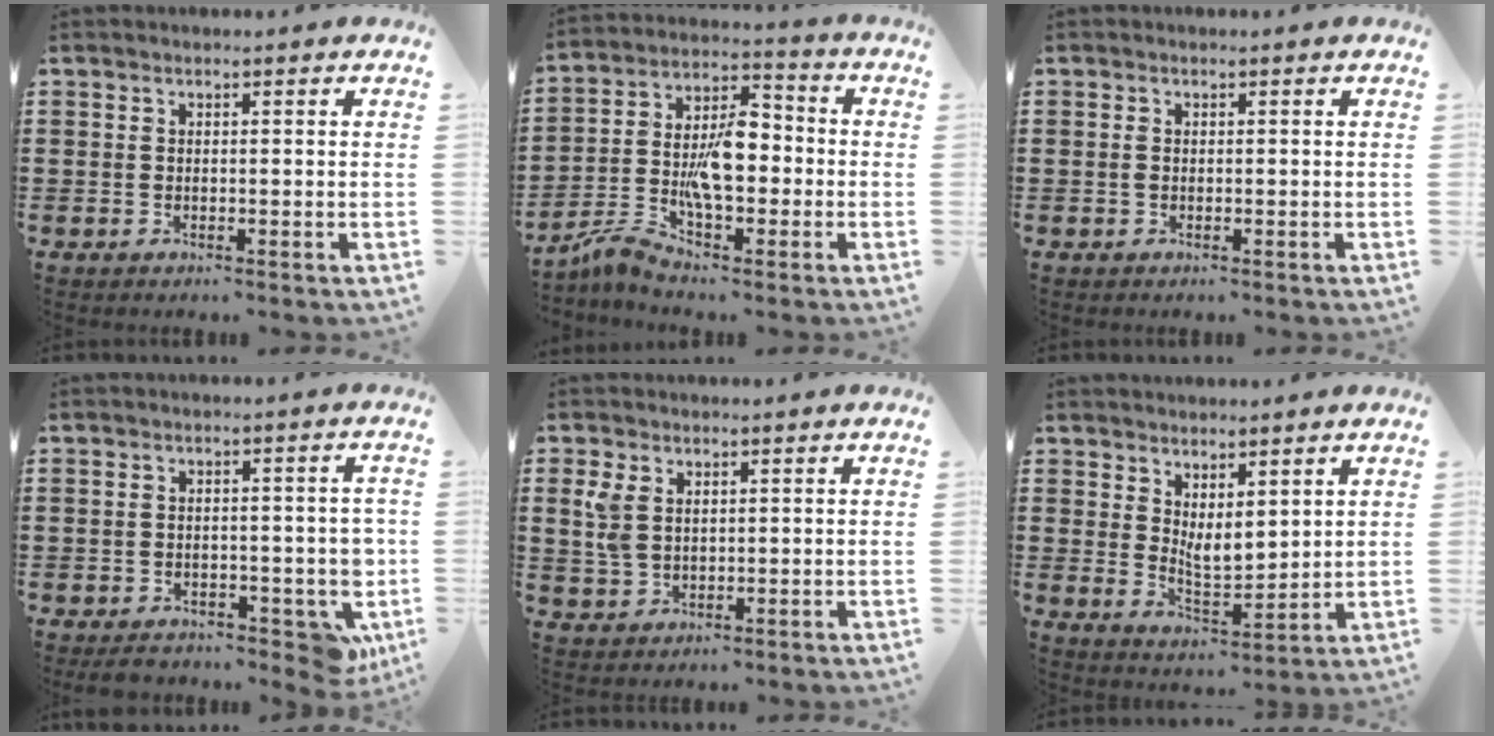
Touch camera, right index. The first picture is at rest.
{"total": 9.5, "force": [-3.5, 4.1, 7.8], "torque": [-0.174, 0.004, -0.068]}
{"total": 0.8, "force": [-0.1, 0.4, 0.7], "torque": [-0.024, -0.002, -0.005]}
{"total": 6.2, "force": [-3.4, 3.5, 3.9], "torque": [-0.046, 0.006, -0.059]}
{"total": 3.8, "force": [1.6, 2.4, 2.4], "torque": [-0.064, 0.005, 0.027]}
{"total": 4.3, "force": [3.2, 1.8, 2.2], "torque": [-0.054, -0.010, 0.060]}